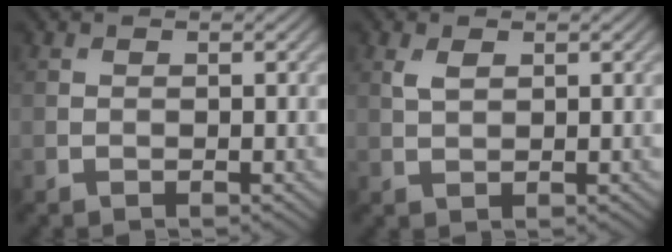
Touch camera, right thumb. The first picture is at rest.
{"total": 1.8, "force": [0.8, 0.8, 1.3], "torque": [-0.033, 0.000, 0.019]}